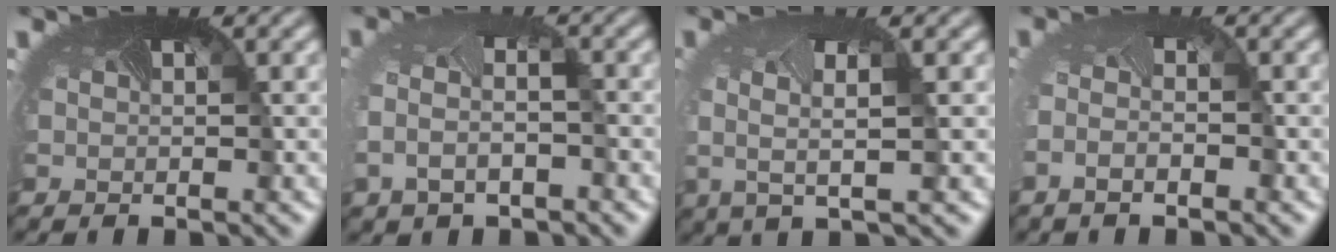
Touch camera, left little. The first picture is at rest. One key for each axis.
{"total": 3.9, "fx": -1.2, "fy": 2.3, "fz": 2.9, "tx": -0.076, "ty": -0.019, "tz": -0.021}
{"total": 2.6, "fx": 0.0, "fy": 0.4, "fz": 2.5, "tx": -0.064, "ty": -0.006, "tz": -0.004}
{"total": 1.9, "fx": -1.0, "fy": 0.6, "fz": 1.4, "tx": -0.030, "ty": -0.014, "tz": -0.016}